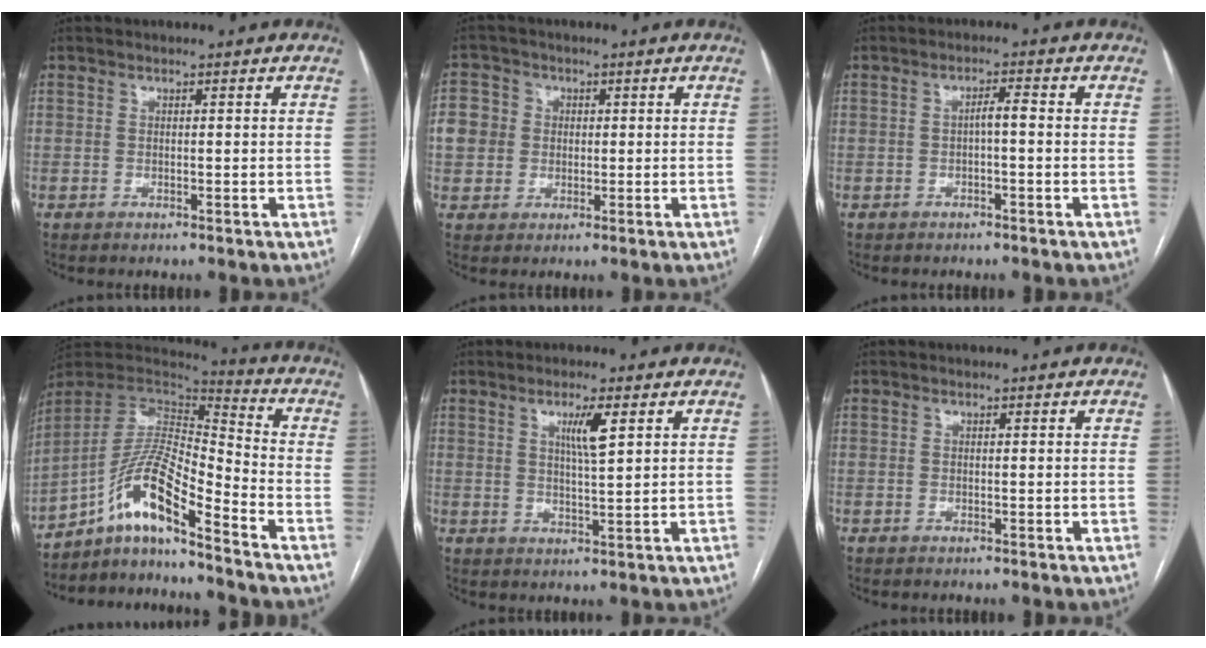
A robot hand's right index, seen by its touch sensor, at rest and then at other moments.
{"total": 8.1, "force": [0.6, 7.8, 2.2], "torque": [-0.058, 0.026, 0.016]}
{"total": 2.1, "force": [-0.3, 0.3, 2.1], "torque": [-0.034, 0.005, -0.006]}
{"total": 12.8, "force": [-8.8, 1.3, 9.1], "torque": [-0.173, 0.020, -0.160]}
{"total": 4.4, "force": [1.9, 0.1, 3.9], "torque": [-0.069, -0.004, 0.033]}
{"total": 0.0}